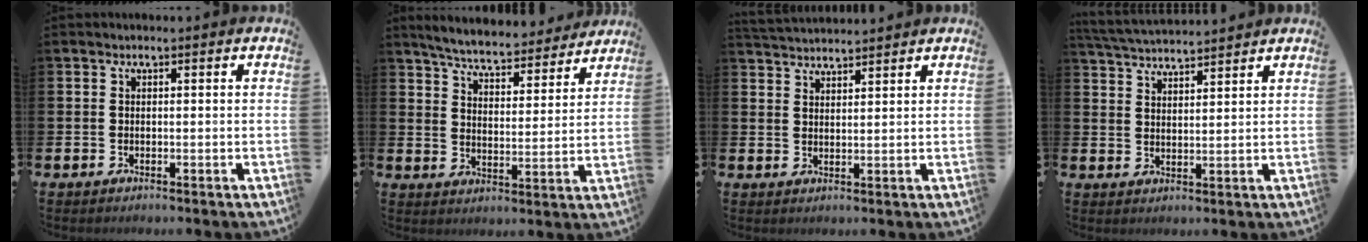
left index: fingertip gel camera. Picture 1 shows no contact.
{"total": 6.3, "force": [6.2, 0.8, 1.3], "torque": [-0.042, -0.046, 0.104]}
{"total": 3.2, "force": [3.1, 0.2, 0.2], "torque": [-0.005, -0.017, 0.057]}
{"total": 4.2, "force": [4.2, 0.1, 0.3], "torque": [-0.022, -0.024, 0.075]}